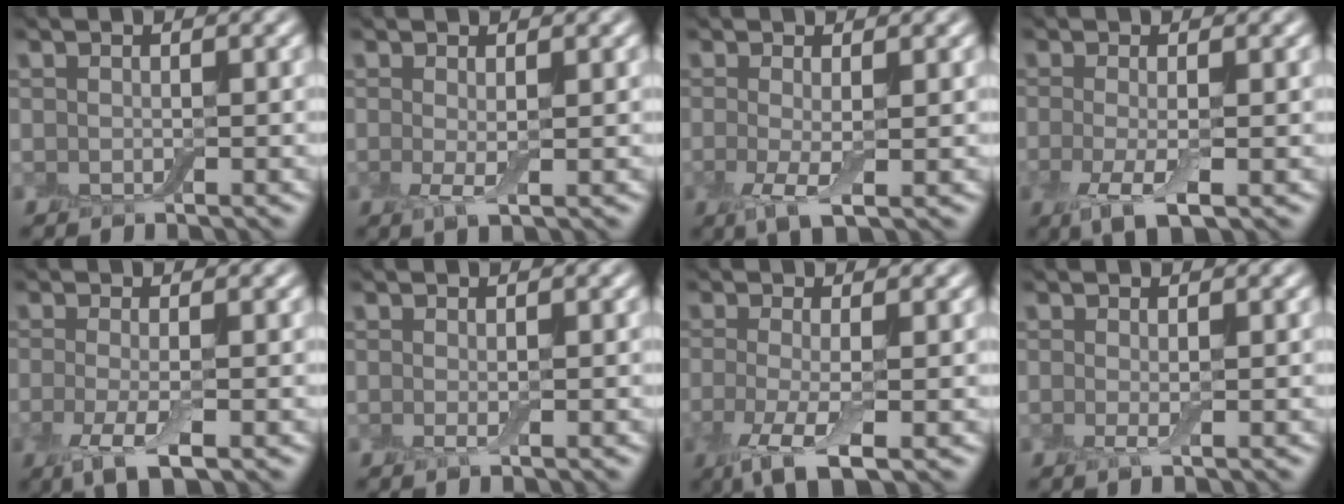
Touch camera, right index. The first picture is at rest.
{"total": 1.6, "force": [0.0, 0.3, 1.6], "torque": [-0.031, -0.006, 0.000]}
{"total": 2.8, "force": [-0.4, 0.6, 2.7], "torque": [-0.056, -0.011, -0.008]}
{"total": 3.6, "force": [-0.9, 1.0, 3.3], "torque": [-0.070, -0.010, -0.021]}
{"total": 3.8, "force": [-1.2, 1.1, 3.4], "torque": [-0.072, -0.008, -0.027]}
{"total": 0.7, "force": [-0.1, 0.0, 0.7], "torque": [-0.013, -0.005, -0.002]}
{"total": 4.6, "force": [-1.4, 1.4, 4.1], "torque": [-0.089, -0.010, -0.031]}
{"total": 1.0, "force": [-0.1, 0.1, 1.0], "torque": [-0.020, -0.006, -0.002]}